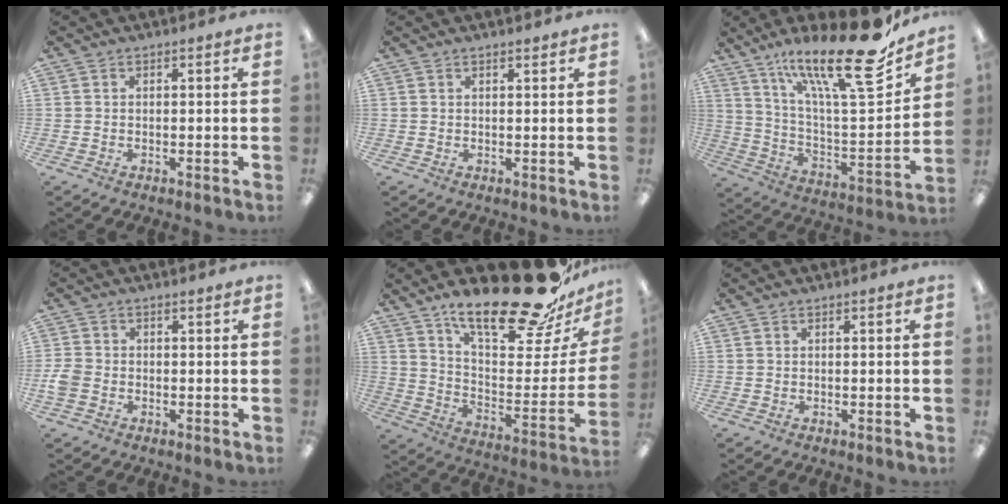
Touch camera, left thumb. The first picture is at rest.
{"total": 0.8, "force": [0.7, 0.2, 0.3], "torque": [0.002, -0.004, 0.012]}
{"total": 25.4, "force": [18.4, 5.7, 16.7], "torque": [-0.260, -0.124, 0.298]}
{"total": 3.5, "force": [-1.0, 2.7, 1.9], "torque": [-0.036, 0.006, -0.018]}
{"total": 25.3, "force": [19.7, 6.9, 14.3], "torque": [-0.196, -0.144, 0.322]}
{"total": 0.0}